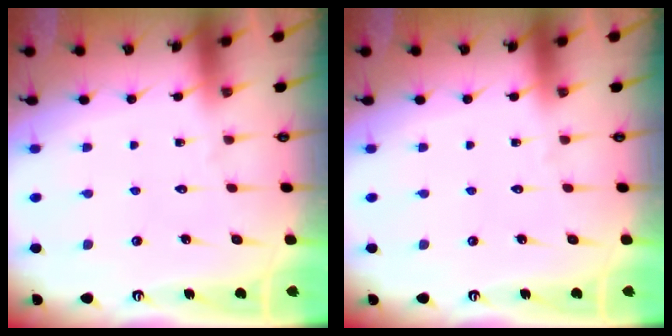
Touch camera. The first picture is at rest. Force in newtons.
{"total": 0.0}